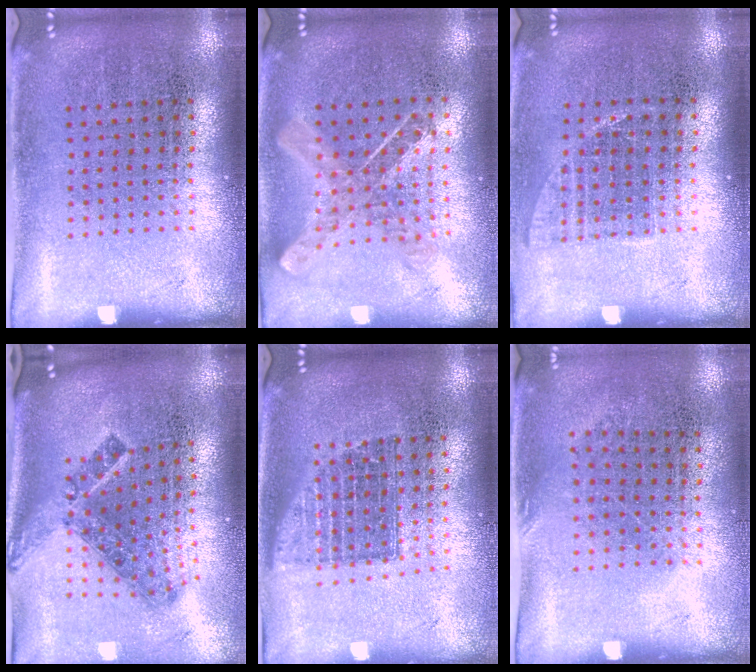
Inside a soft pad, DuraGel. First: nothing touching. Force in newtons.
{"total": 0.9, "press": 0.9, "slide": 0.1}
{"total": 1.0, "press": 0.8, "slide": 0.5}
{"total": 1.7, "press": 1.2, "slide": 1.1}
{"total": 1.5, "press": 1.2, "slide": 0.9}
{"total": 0.8, "press": 0.6, "slide": 0.5}